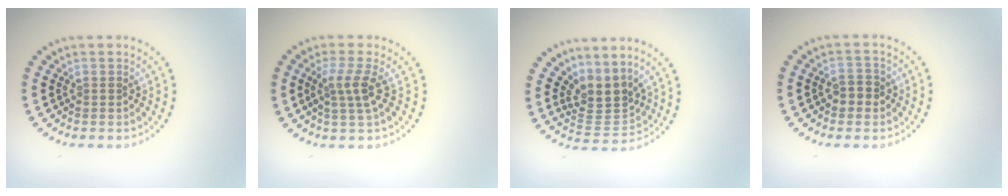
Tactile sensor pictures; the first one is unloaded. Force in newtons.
{"total": 2.6, "press": 2.0, "slide": 1.6}
{"total": 3.4, "press": 2.5, "slide": 2.3}
{"total": 1.8, "press": 1.8, "slide": 0.4}